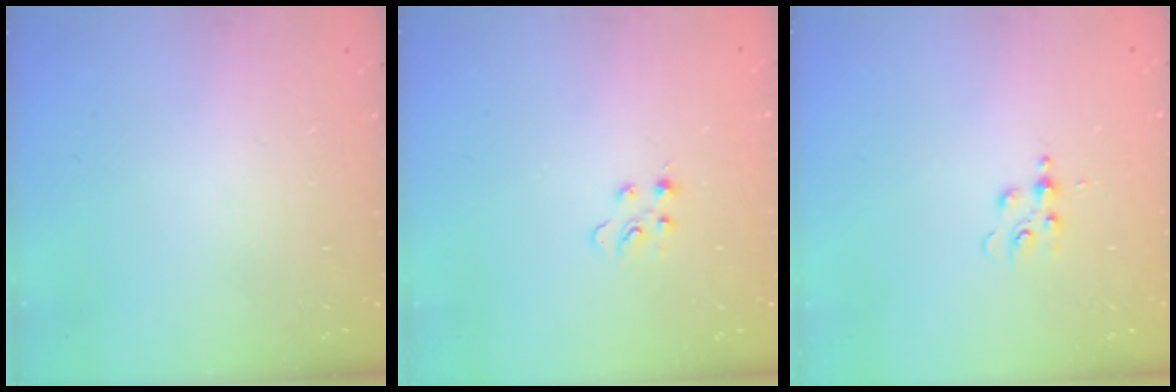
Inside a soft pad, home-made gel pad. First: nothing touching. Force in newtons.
{"total": 3.4, "press": 3.4, "slide": 0.4}
{"total": 4.3, "press": 4.3, "slide": 0.5}